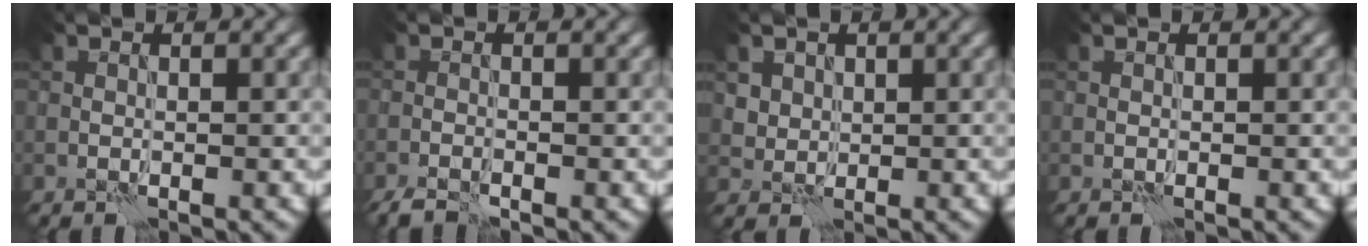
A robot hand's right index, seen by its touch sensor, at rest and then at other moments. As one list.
[{"total": 2.3, "force": [-2.0, 0.3, 1.1], "torque": [-0.027, -0.004, -0.039]}, {"total": 2.7, "force": [1.5, 2.1, 0.8], "torque": [-0.033, -0.006, 0.047]}, {"total": 0.0}]